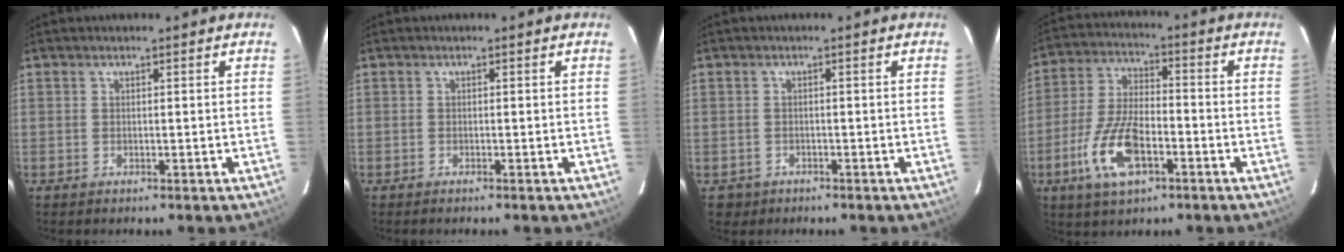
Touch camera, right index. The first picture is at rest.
{"total": 1.0, "force": [-0.8, 0.0, 0.5], "torque": [-0.011, -0.002, -0.010]}
{"total": 2.4, "force": [-1.2, 2.0, -0.1], "torque": [-0.002, 0.008, -0.020]}
{"total": 11.4, "force": [-4.9, 4.3, 9.4], "torque": [-0.204, 0.000, -0.090]}